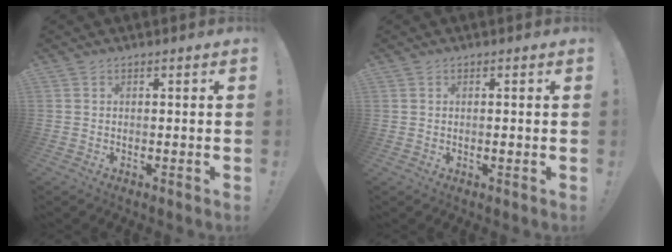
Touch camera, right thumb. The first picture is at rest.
{"total": 0.9, "force": [-0.1, 0.8, -0.1], "torque": [0.009, 0.002, -0.003]}